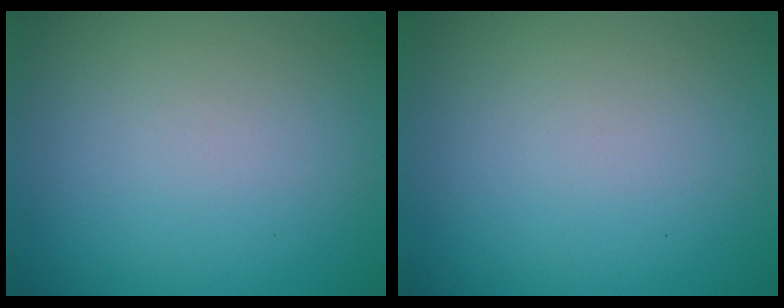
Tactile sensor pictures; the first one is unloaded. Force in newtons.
{"total": 0.0}